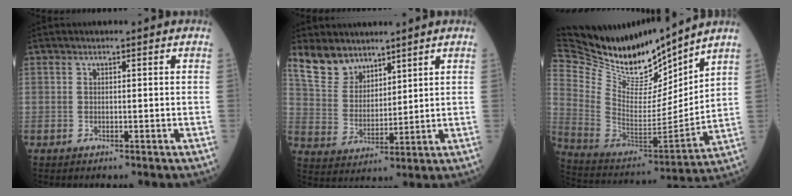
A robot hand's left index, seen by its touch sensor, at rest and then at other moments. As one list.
[{"total": 7.9, "force": [6.5, 4.1, 1.7], "torque": [-0.047, 0.015, 0.145]}, {"total": 21.6, "force": [19.8, 4.1, 7.6], "torque": [-0.163, -0.033, 0.353]}]